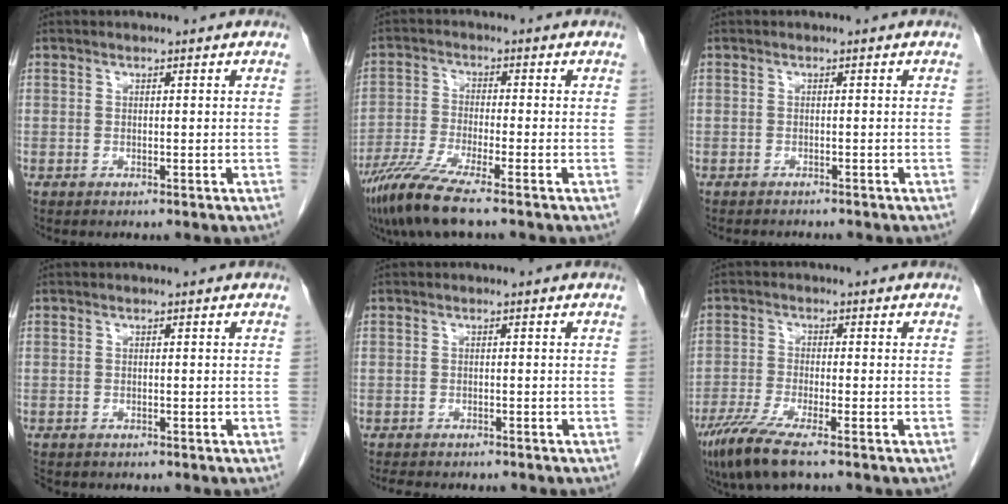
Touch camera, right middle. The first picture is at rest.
{"total": 7.8, "force": [-5.8, -0.4, 5.2], "torque": [-0.108, -0.028, -0.114]}
{"total": 2.9, "force": [-2.7, 0.5, 0.8], "torque": [-0.013, -0.007, -0.033]}
{"total": 2.7, "force": [-2.2, 1.3, 0.9], "torque": [-0.017, -0.004, -0.031]}
{"total": 5.8, "force": [-5.0, 1.4, 2.4], "torque": [-0.039, -0.010, -0.068]}
{"total": 7.1, "force": [-4.9, 0.3, 5.0], "torque": [-0.098, -0.021, -0.091]}